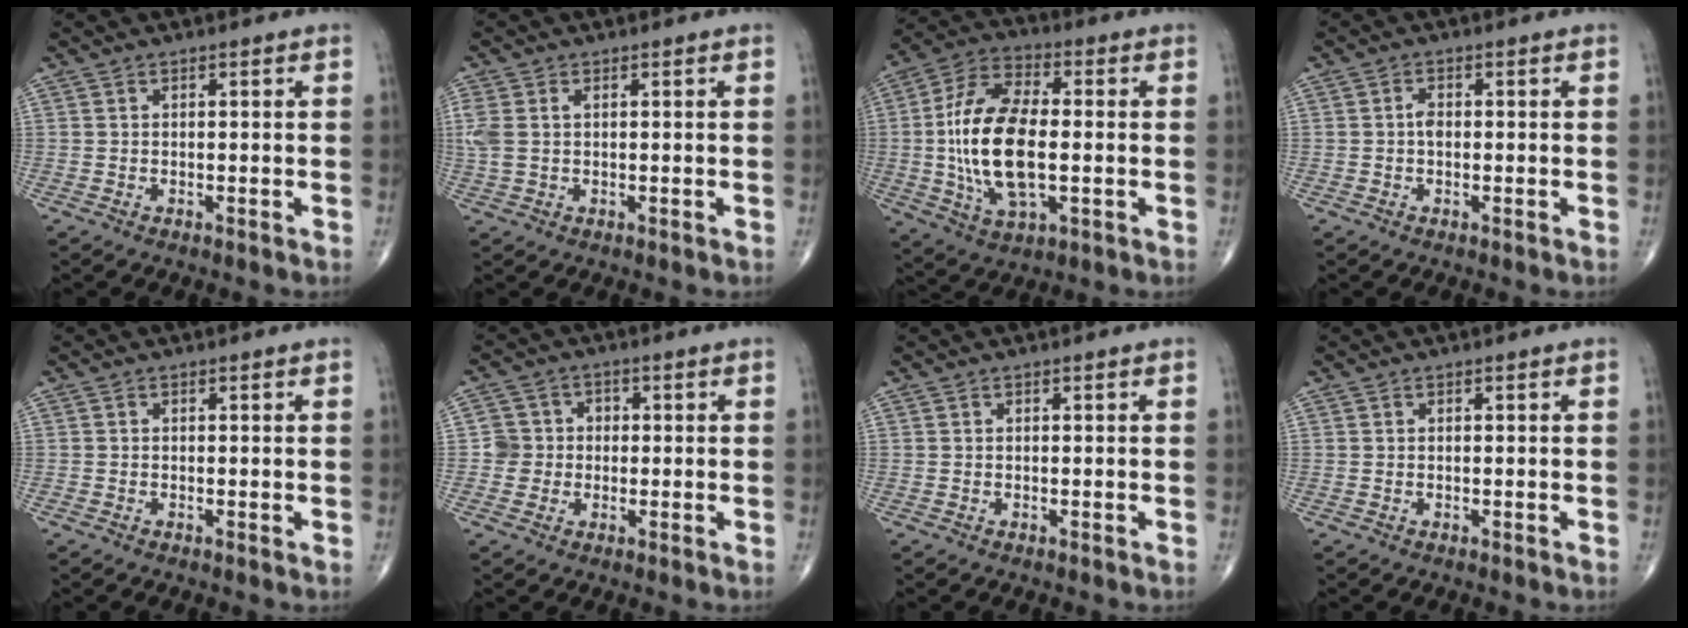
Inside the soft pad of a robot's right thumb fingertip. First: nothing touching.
{"total": 4.8, "force": [0.8, 3.1, 3.6], "torque": [-0.117, 0.014, 0.020]}
{"total": 18.1, "force": [-0.9, 8.9, 15.7], "torque": [-0.310, 0.011, -0.015]}
{"total": 1.6, "force": [-0.1, 1.0, 1.2], "torque": [-0.016, 0.003, -0.005]}
{"total": 0.0}
{"total": 4.5, "force": [-0.4, 4.5, 0.5], "torque": [0.026, 0.012, -0.015]}
{"total": 0.0}
{"total": 0.0}